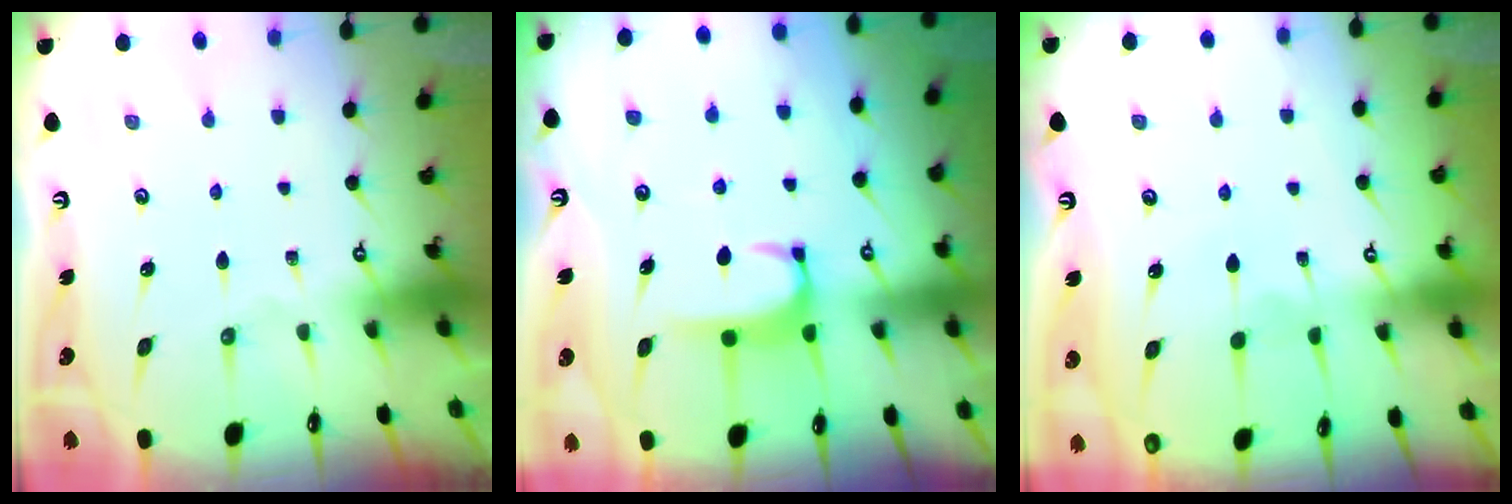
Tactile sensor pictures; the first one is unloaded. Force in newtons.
{"total": 1.9, "press": 1.8, "slide": 0.5}
{"total": 2.3, "press": 2.3, "slide": 0.2}